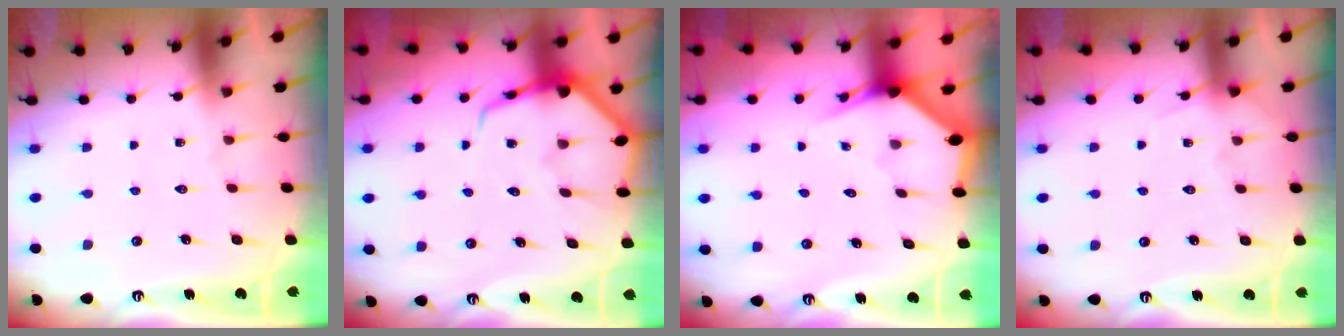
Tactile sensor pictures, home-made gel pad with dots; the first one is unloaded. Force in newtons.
{"total": 7.7, "press": 7.7, "slide": 0.8}
{"total": 2.8, "press": 2.8, "slide": 0.2}
{"total": 5.7, "press": 5.6, "slide": 0.7}